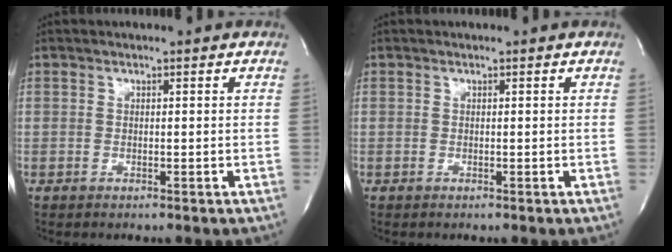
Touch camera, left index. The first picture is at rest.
{"total": 0.0}